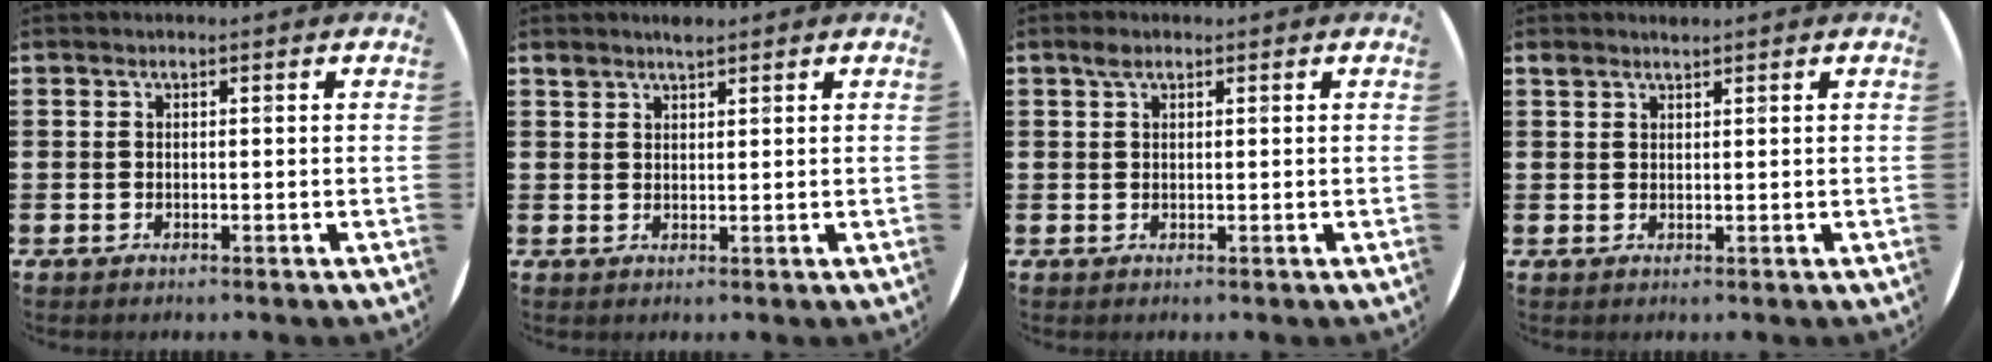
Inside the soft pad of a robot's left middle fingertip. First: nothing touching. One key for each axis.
{"total": 1.7, "fx": 1.6, "fy": 0.3, "fz": 0.3, "tx": -0.010, "ty": 0.001, "tz": 0.031}
{"total": 1.2, "fx": 0.8, "fy": 0.7, "fz": 0.7, "tx": -0.007, "ty": 0.003, "tz": 0.012}
{"total": 1.0, "fx": 1.0, "fy": 0.0, "fz": -0.1, "tx": 0.000, "ty": 0.001, "tz": 0.019}